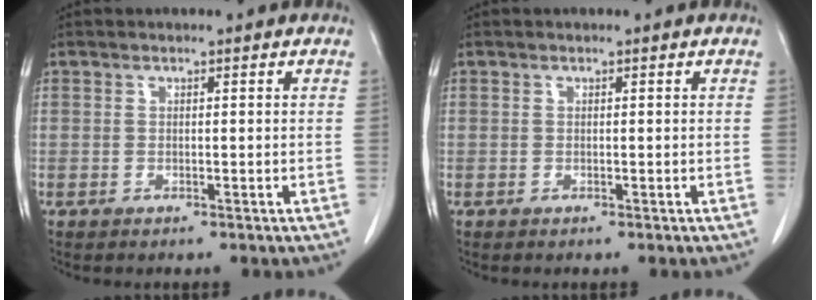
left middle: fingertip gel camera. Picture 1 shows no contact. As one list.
[{"total": 0.0}]